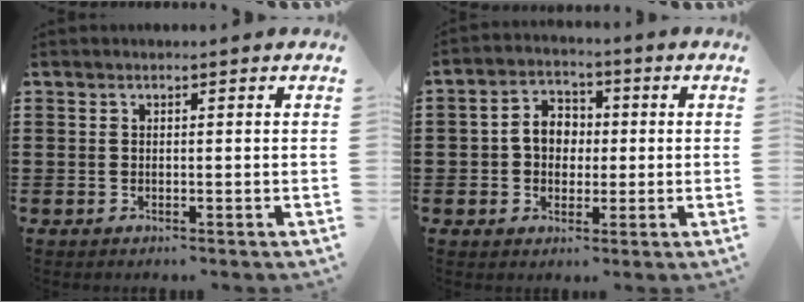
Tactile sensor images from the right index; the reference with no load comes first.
{"total": 5.2, "force": [-0.1, 4.2, 3.1], "torque": [-0.070, 0.014, -0.005]}